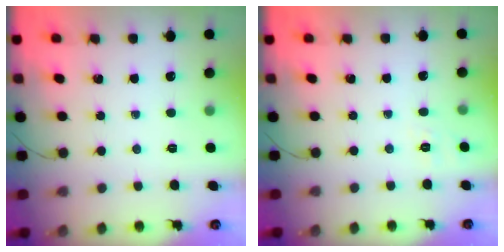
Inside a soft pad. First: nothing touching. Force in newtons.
{"total": 6.2, "press": 6.0, "slide": 1.8}